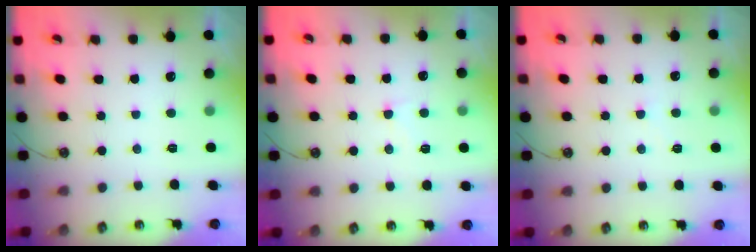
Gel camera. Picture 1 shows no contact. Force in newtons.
{"total": 0.9, "press": 0.6, "slide": 0.7}
{"total": 0.5, "press": 0.2, "slide": 0.5}